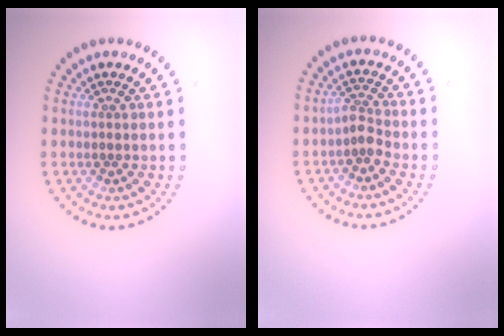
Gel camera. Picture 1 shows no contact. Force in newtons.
{"total": 1.8, "press": 1.4, "slide": 1.1}